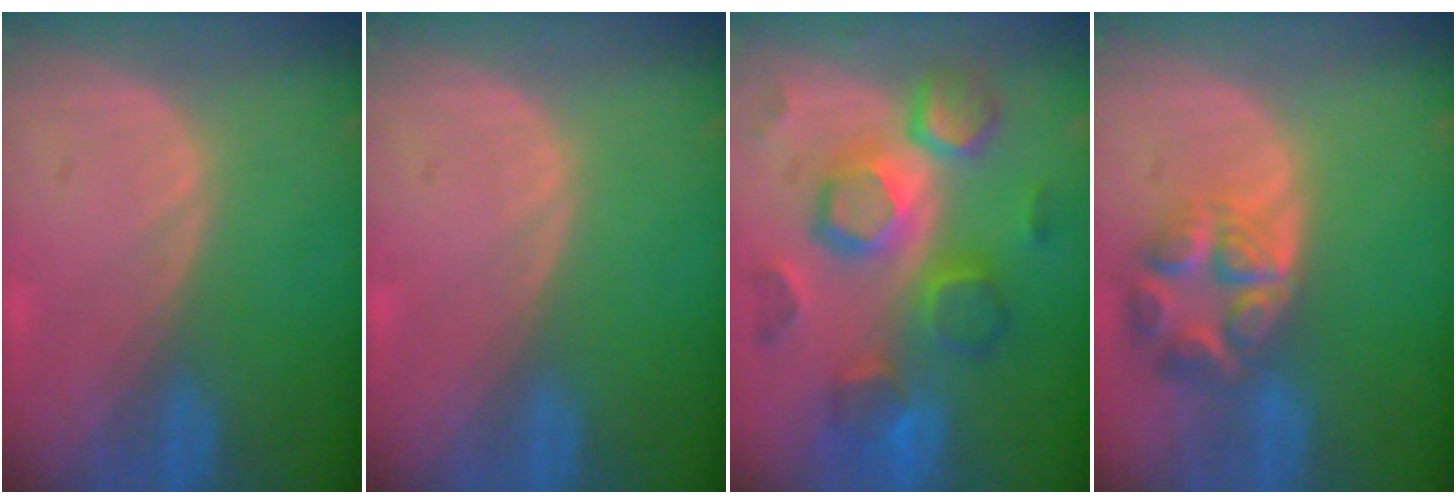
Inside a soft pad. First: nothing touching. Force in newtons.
{"total": 0.0}
{"total": 11.2, "press": 11.2, "slide": 0.9}
{"total": 7.8, "press": 6.8, "slide": 3.7}